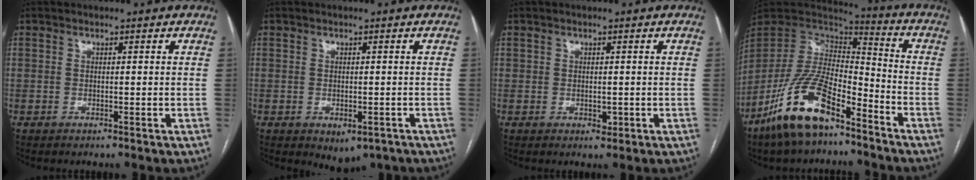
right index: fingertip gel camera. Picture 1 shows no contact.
{"total": 3.6, "force": [-2.0, 2.2, 2.1], "torque": [-0.016, -0.002, -0.016]}
{"total": 1.5, "force": [-0.2, 1.1, 1.0], "torque": [-0.012, -0.001, 0.001]}
{"total": 16.7, "force": [-10.7, 5.9, 11.3], "torque": [-0.226, 0.003, -0.201]}